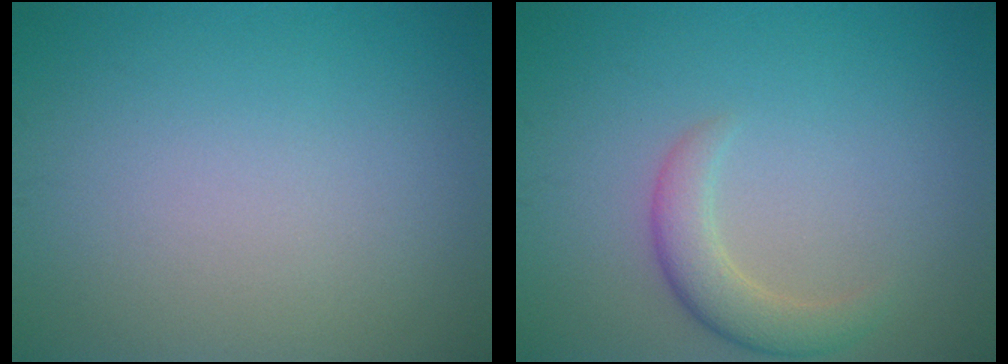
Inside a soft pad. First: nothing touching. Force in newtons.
{"total": 2.9, "press": 2.9, "slide": 0.2}